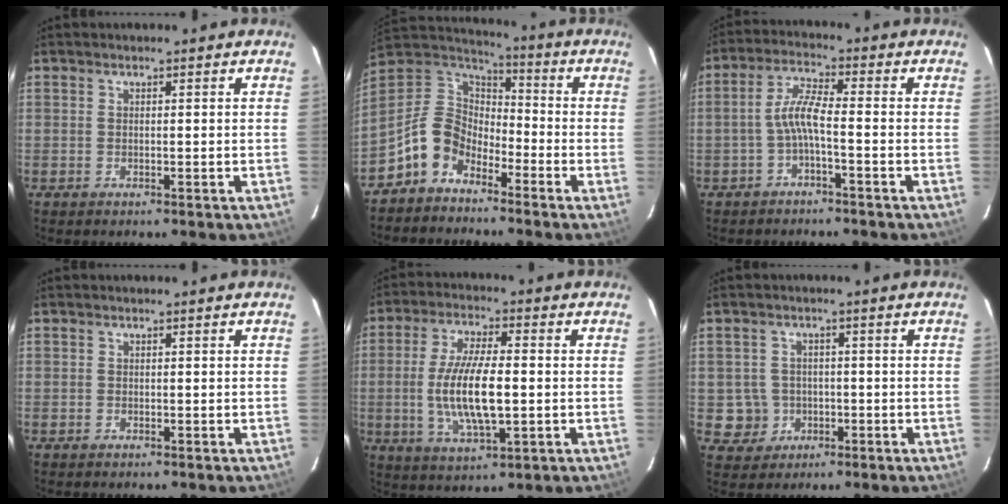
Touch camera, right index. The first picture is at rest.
{"total": 10.8, "force": [-7.0, 7.0, 4.3], "torque": [-0.100, 0.033, -0.147]}
{"total": 4.8, "force": [-1.9, 0.5, 4.4], "torque": [-0.099, 0.013, -0.037]}
{"total": 0.0}
{"total": 12.6, "force": [-1.3, 3.9, 11.9], "torque": [-0.234, -0.008, -0.021]}
{"total": 5.4, "force": [-1.1, 5.3, 0.4], "torque": [-0.017, 0.022, -0.005]}